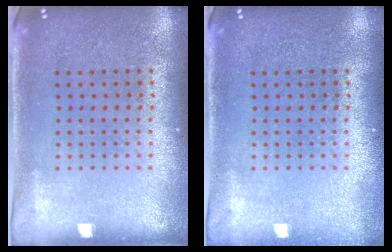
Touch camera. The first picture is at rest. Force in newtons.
{"total": 0.6, "press": 0.5, "slide": 0.2}